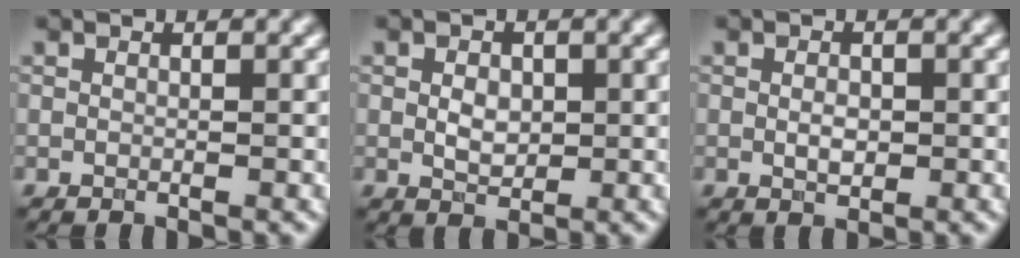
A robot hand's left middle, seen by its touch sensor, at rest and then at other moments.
{"total": 2.1, "force": [0.1, 1.5, 1.5], "torque": [-0.027, -0.001, 0.002]}
{"total": 1.6, "force": [-0.1, 0.9, 1.3], "torque": [-0.024, -0.003, 0.000]}